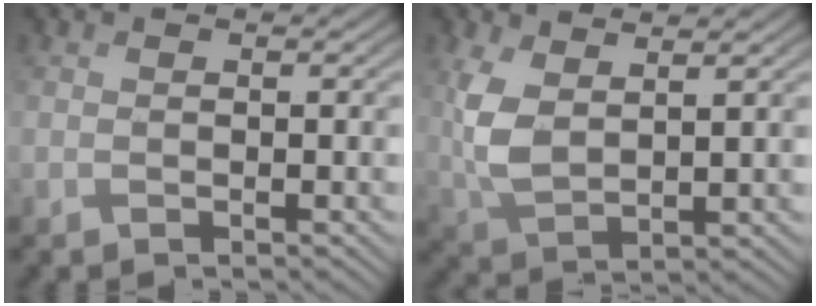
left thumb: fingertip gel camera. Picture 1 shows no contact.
{"total": 5.9, "force": [3.1, 2.4, 4.5], "torque": [-0.116, 0.004, 0.060]}